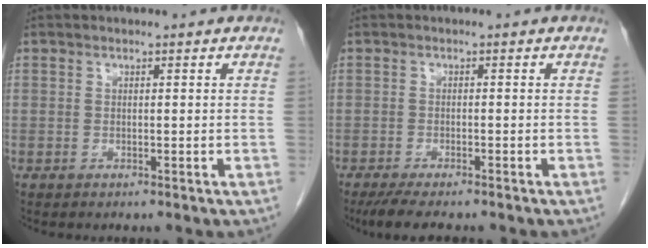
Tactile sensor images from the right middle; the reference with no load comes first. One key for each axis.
{"total": 5.4, "fx": -4.4, "fy": 0.9, "fz": 3.0, "tx": -0.048, "ty": -0.011, "tz": -0.070}